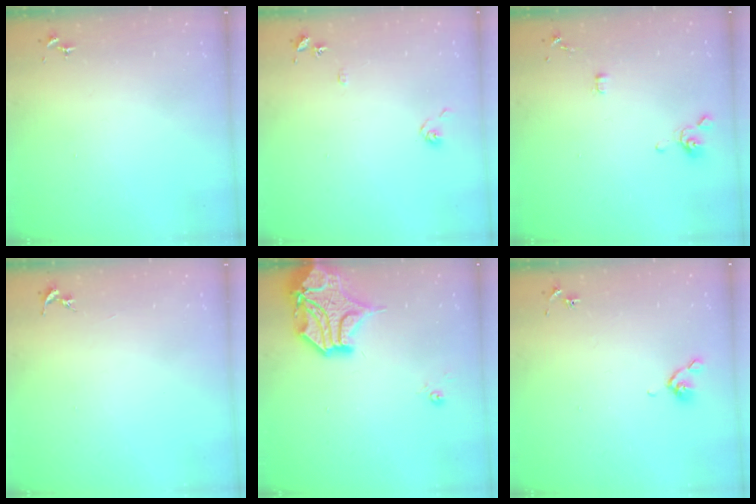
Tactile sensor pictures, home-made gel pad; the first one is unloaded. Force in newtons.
{"total": 7.2, "press": 7.2, "slide": 0.7}
{"total": 3.6, "press": 3.5, "slide": 0.7}
{"total": 0.0}
{"total": 16.9, "press": 16.8, "slide": 2.5}
{"total": 4.8, "press": 4.6, "slide": 1.0}